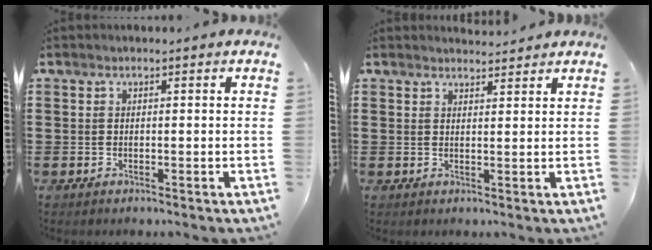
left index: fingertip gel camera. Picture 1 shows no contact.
{"total": 1.9, "force": [1.9, 0.1, 0.0], "torque": [-0.005, -0.002, 0.036]}